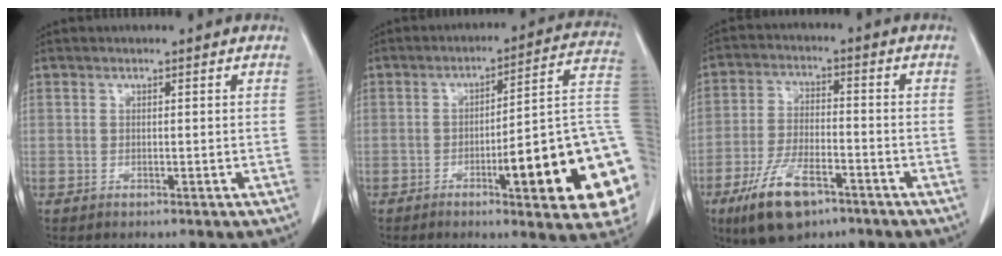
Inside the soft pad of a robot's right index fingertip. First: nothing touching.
{"total": 21.1, "force": [-5.0, 2.5, 20.3], "torque": [-0.166, 0.018, -0.058]}
{"total": 10.7, "force": [-6.4, 4.0, 7.6], "torque": [-0.159, -0.011, -0.113]}